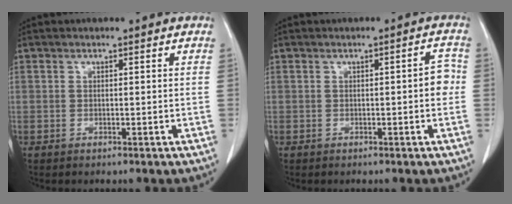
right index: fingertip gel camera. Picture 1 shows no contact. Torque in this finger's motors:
{"motor_torque": [0.59, -0.30, 0.27, 0.05]}